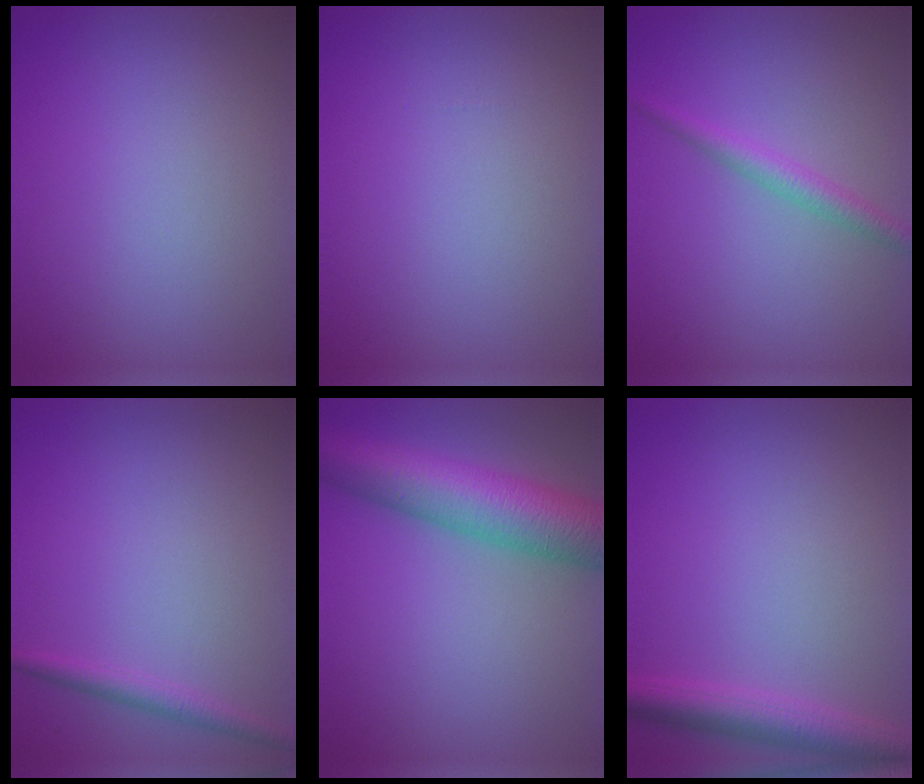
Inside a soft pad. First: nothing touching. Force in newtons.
{"total": 0.0}
{"total": 2.2, "press": 2.2, "slide": 0.0}
{"total": 1.6, "press": 1.6, "slide": 0.0}
{"total": 9.4, "press": 9.4, "slide": 0.3}
{"total": 3.9, "press": 3.9, "slide": 0.3}